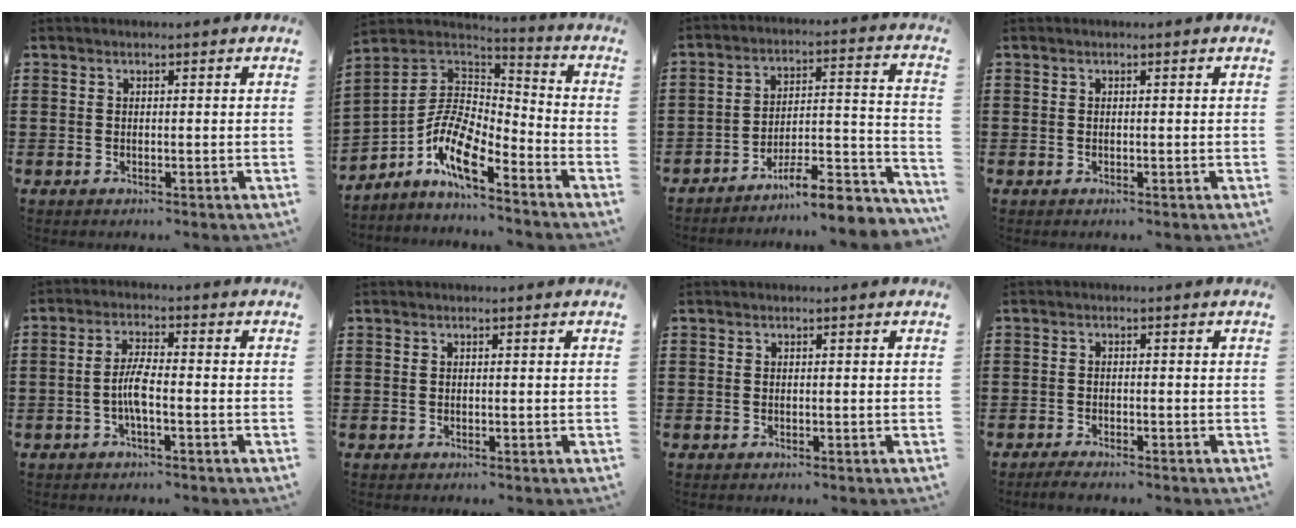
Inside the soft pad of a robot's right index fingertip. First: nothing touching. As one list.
[{"total": 10.0, "force": [-5.7, 3.9, 7.2], "torque": [-0.170, -0.008, -0.118]}, {"total": 8.5, "force": [-7.3, 1.3, 4.2], "torque": [-0.056, 0.010, -0.138]}, {"total": 0.0}, {"total": 4.3, "force": [-1.2, 0.9, 4.0], "torque": [-0.094, -0.004, -0.030]}, {"total": 0.0}, {"total": 0.0}, {"total": 1.6, "force": [-1.6, 0.0, 0.3], "torque": [-0.007, -0.002, -0.030]}]